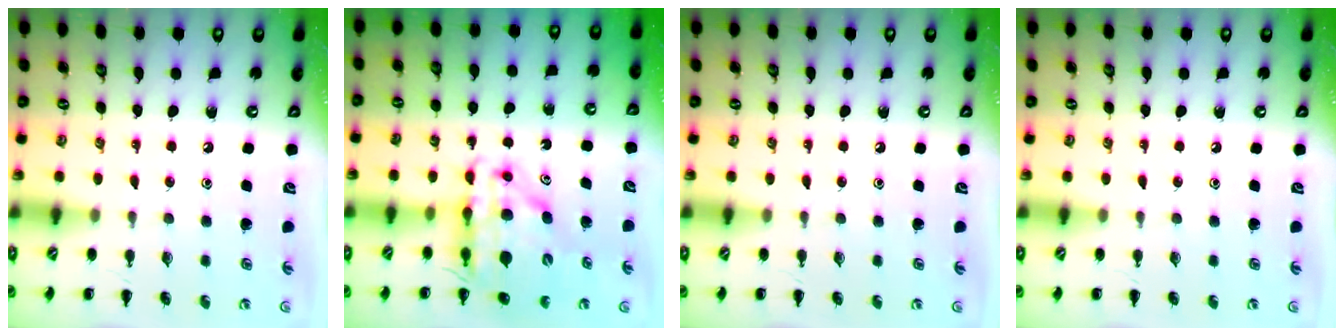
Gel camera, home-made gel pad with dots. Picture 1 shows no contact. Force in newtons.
{"total": 12.4, "press": 12.0, "slide": 3.4}
{"total": 0.0}
{"total": 0.0}